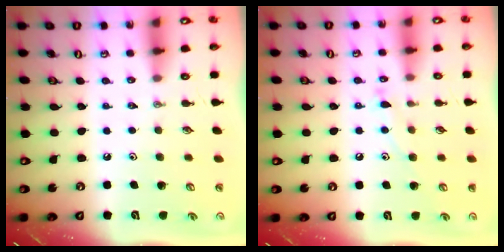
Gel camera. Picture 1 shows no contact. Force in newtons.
{"total": 8.6, "press": 8.5, "slide": 0.6}